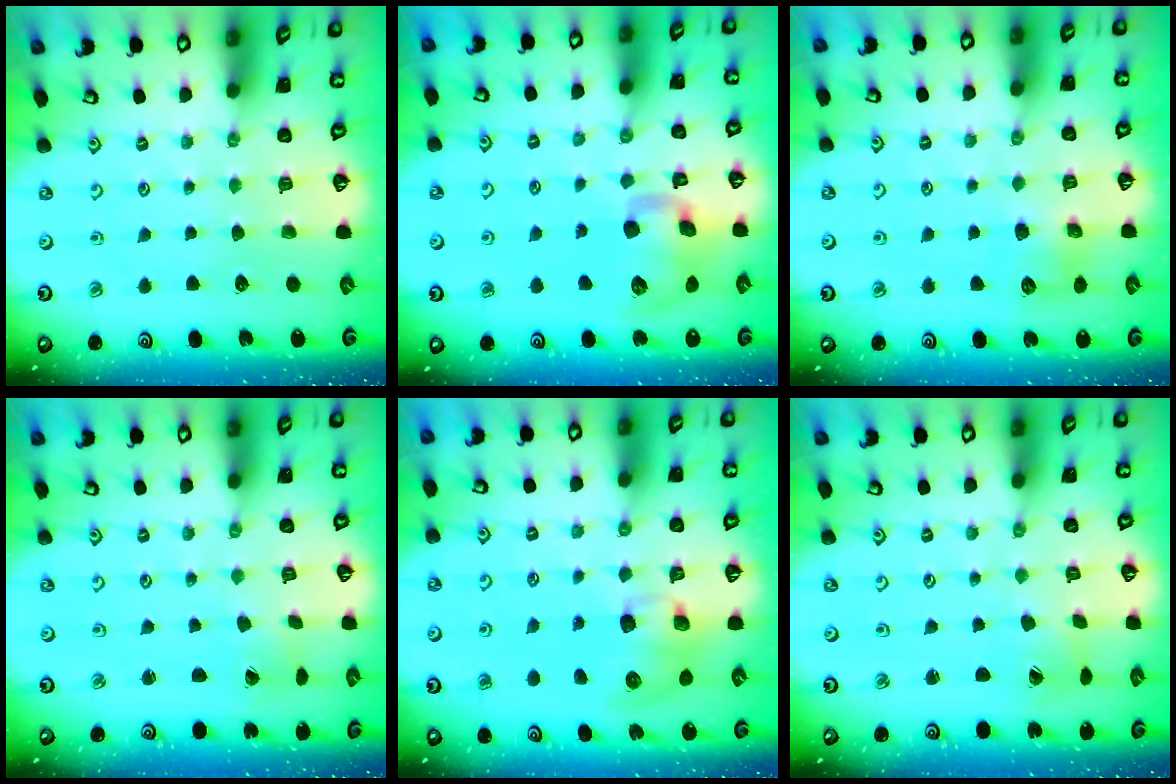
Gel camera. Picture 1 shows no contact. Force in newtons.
{"total": 12.0, "press": 11.9, "slide": 1.9}
{"total": 6.6, "press": 6.6, "slide": 0.8}
{"total": 0.0}
{"total": 9.6, "press": 9.5, "slide": 1.4}
{"total": 3.0, "press": 3.0, "slide": 0.2}